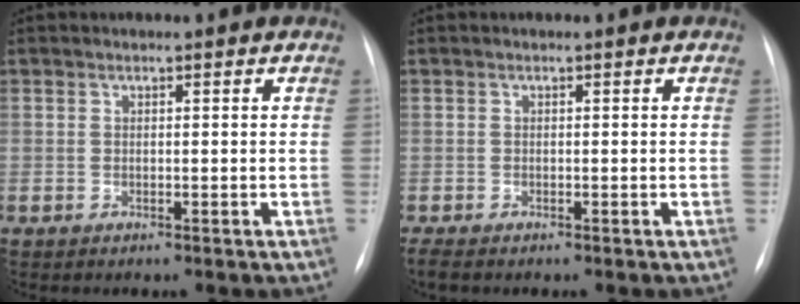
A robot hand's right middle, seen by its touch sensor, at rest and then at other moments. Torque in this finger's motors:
{"motor_torque": [0.37, -0.34, -0.02, 0.01]}